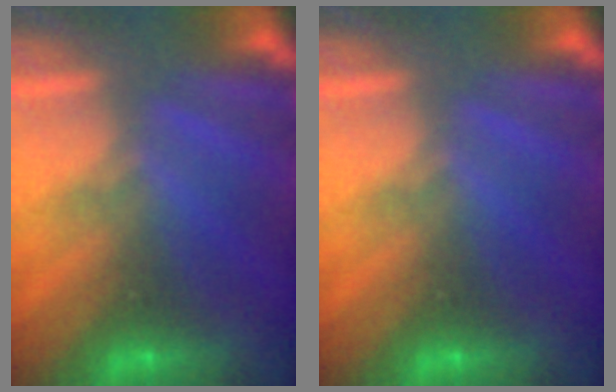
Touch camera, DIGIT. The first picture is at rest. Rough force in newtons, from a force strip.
{"total": 0.0}